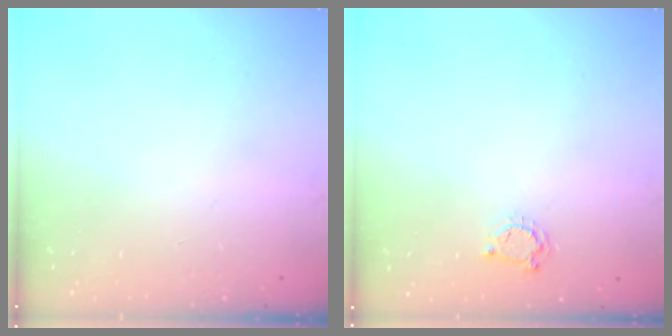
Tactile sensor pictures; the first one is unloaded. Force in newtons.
{"total": 3.7, "press": 3.7, "slide": 0.5}